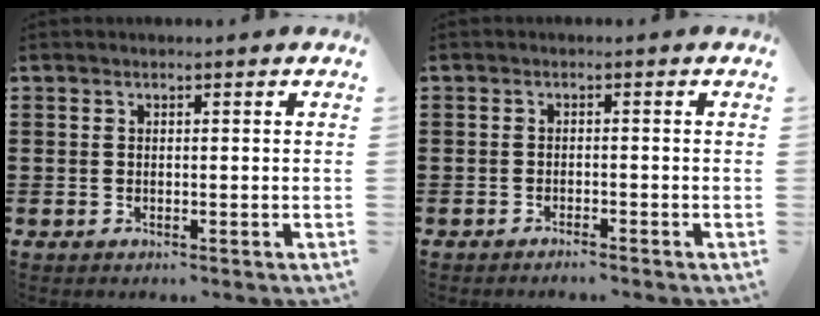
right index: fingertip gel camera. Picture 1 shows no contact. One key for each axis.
{"total": 1.2, "fx": -1.2, "fy": -0.2, "fz": 0.3, "tx": -0.009, "ty": -0.003, "tz": -0.022}